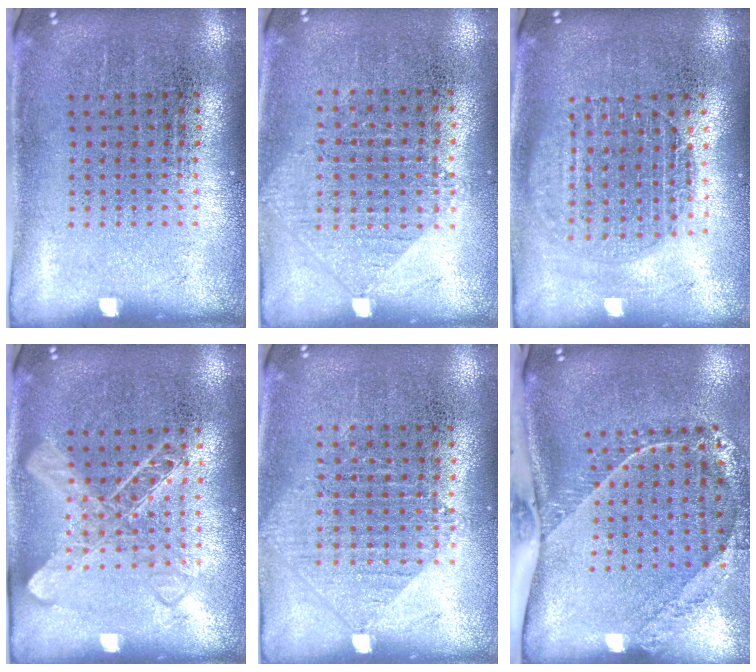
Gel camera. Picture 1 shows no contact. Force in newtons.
{"total": 0.9, "press": 0.8, "slide": 0.3}
{"total": 1.6, "press": 1.4, "slide": 0.7}
{"total": 1.4, "press": 1.4, "slide": 0.2}
{"total": 0.9, "press": 0.8, "slide": 0.3}
{"total": 2.4, "press": 1.7, "slide": 1.8}